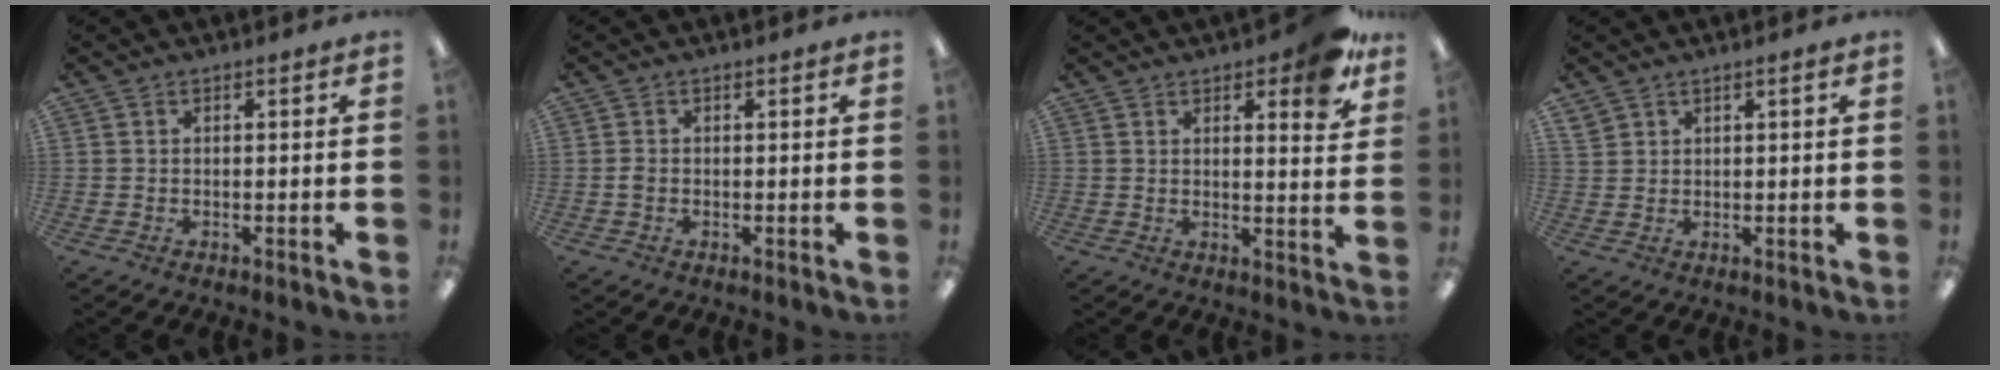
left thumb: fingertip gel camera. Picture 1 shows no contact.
{"total": 1.3, "force": [-0.2, 0.8, 1.0], "torque": [-0.019, 0.001, -0.004]}
{"total": 9.2, "force": [6.3, 2.9, 6.0], "torque": [-0.075, -0.028, 0.104]}
{"total": 2.4, "force": [1.8, 1.1, 1.2], "torque": [-0.025, 0.000, 0.033]}